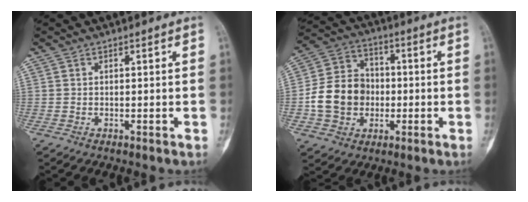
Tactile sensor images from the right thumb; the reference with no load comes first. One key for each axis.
{"total": 13.6, "fx": -1.9, "fy": 11.3, "fz": 7.3, "tx": -0.113, "ty": 0.027, "tz": -0.038}